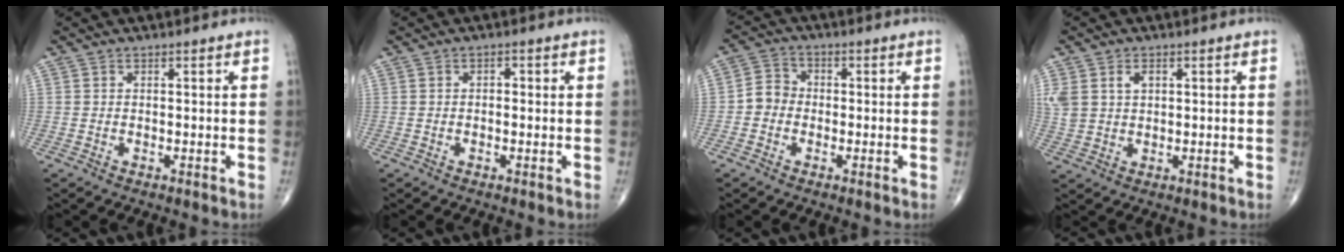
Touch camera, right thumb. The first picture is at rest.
{"total": 1.2, "force": [0.1, 0.7, 1.0], "torque": [-0.013, 0.003, -0.002]}
{"total": 4.3, "force": [-1.0, 3.8, 1.7], "torque": [-0.012, 0.015, -0.031]}
{"total": 7.3, "force": [2.3, 5.2, 4.6], "torque": [-0.109, 0.004, 0.055]}